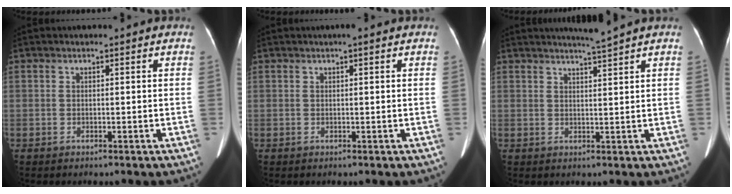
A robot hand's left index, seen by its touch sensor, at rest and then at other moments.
{"total": 0.9, "force": [0.4, 0.0, 0.7], "torque": [-0.013, 0.004, 0.005]}
{"total": 3.0, "force": [2.6, -1.3, 0.9], "torque": [-0.012, -0.009, 0.047]}